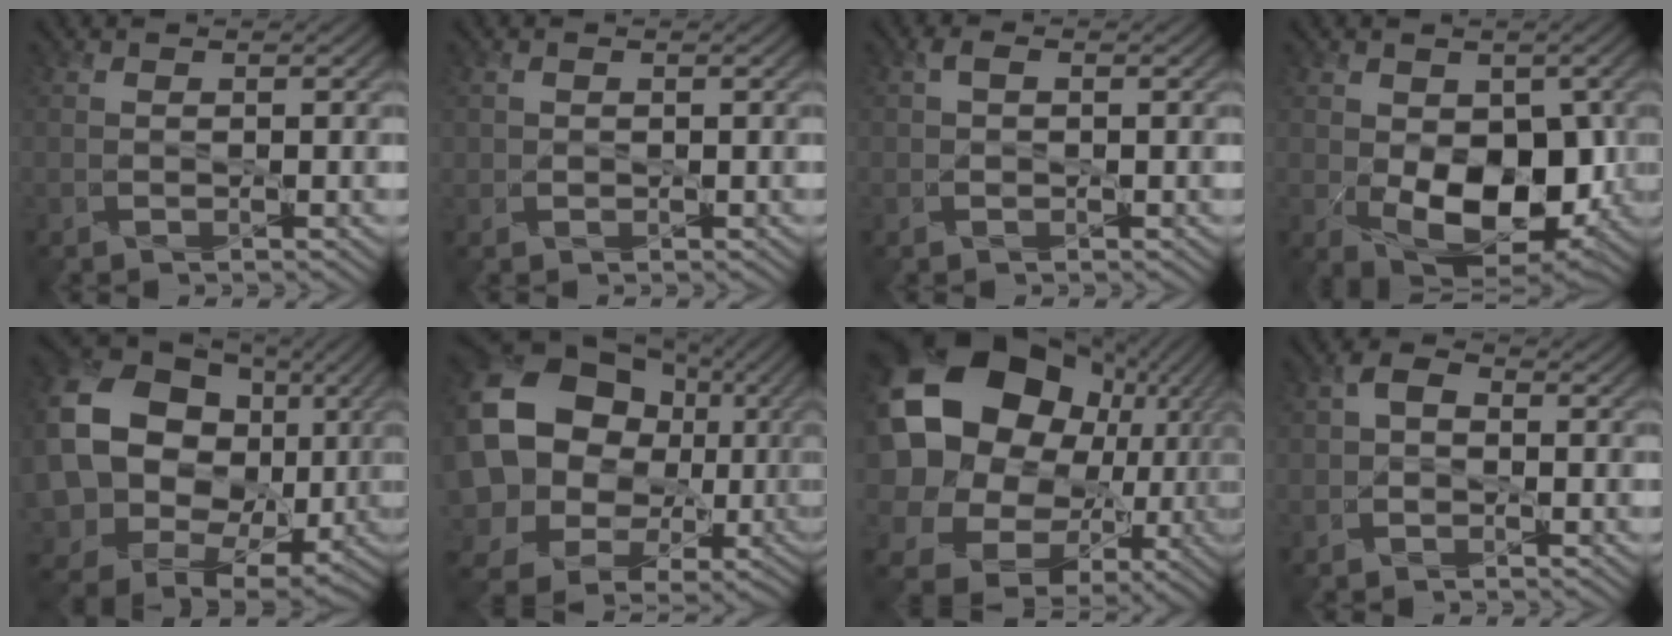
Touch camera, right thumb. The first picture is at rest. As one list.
[{"total": 0.9, "force": [0.1, 0.8, -0.3], "torque": [0.007, 0.000, 0.001]}, {"total": 1.0, "force": [0.3, 0.8, 0.6], "torque": [-0.014, 0.006, 0.002]}, {"total": 10.1, "force": [-1.1, 6.6, 7.5], "torque": [-0.123, -0.020, -0.010]}, {"total": 19.7, "force": [2.7, 16.6, 10.3], "torque": [-0.280, -0.004, 0.071]}, {"total": 20.1, "force": [0.7, 17.9, 9.2], "torque": [-0.262, -0.014, 0.014]}, {"total": 22.6, "force": [4.4, 18.5, 12.2], "torque": [-0.292, -0.025, 0.091]}, {"total": 2.1, "force": [-0.4, 1.7, 1.0], "torque": [-0.022, 0.011, -0.019]}]